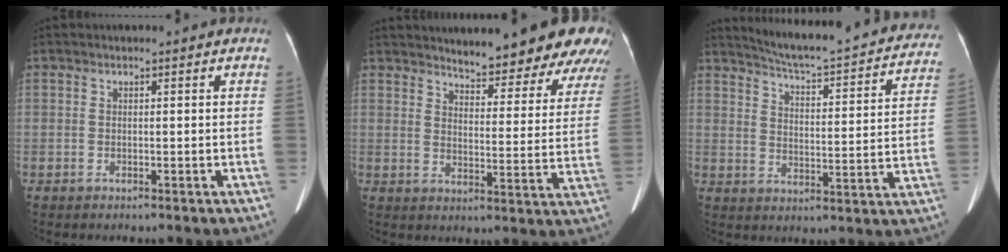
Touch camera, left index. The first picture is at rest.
{"total": 17.5, "force": [16.0, 2.7, 6.6], "torque": [-0.060, -0.046, 0.181]}
{"total": 24.5, "force": [22.3, 3.2, 9.7], "torque": [-0.141, -0.043, 0.276]}